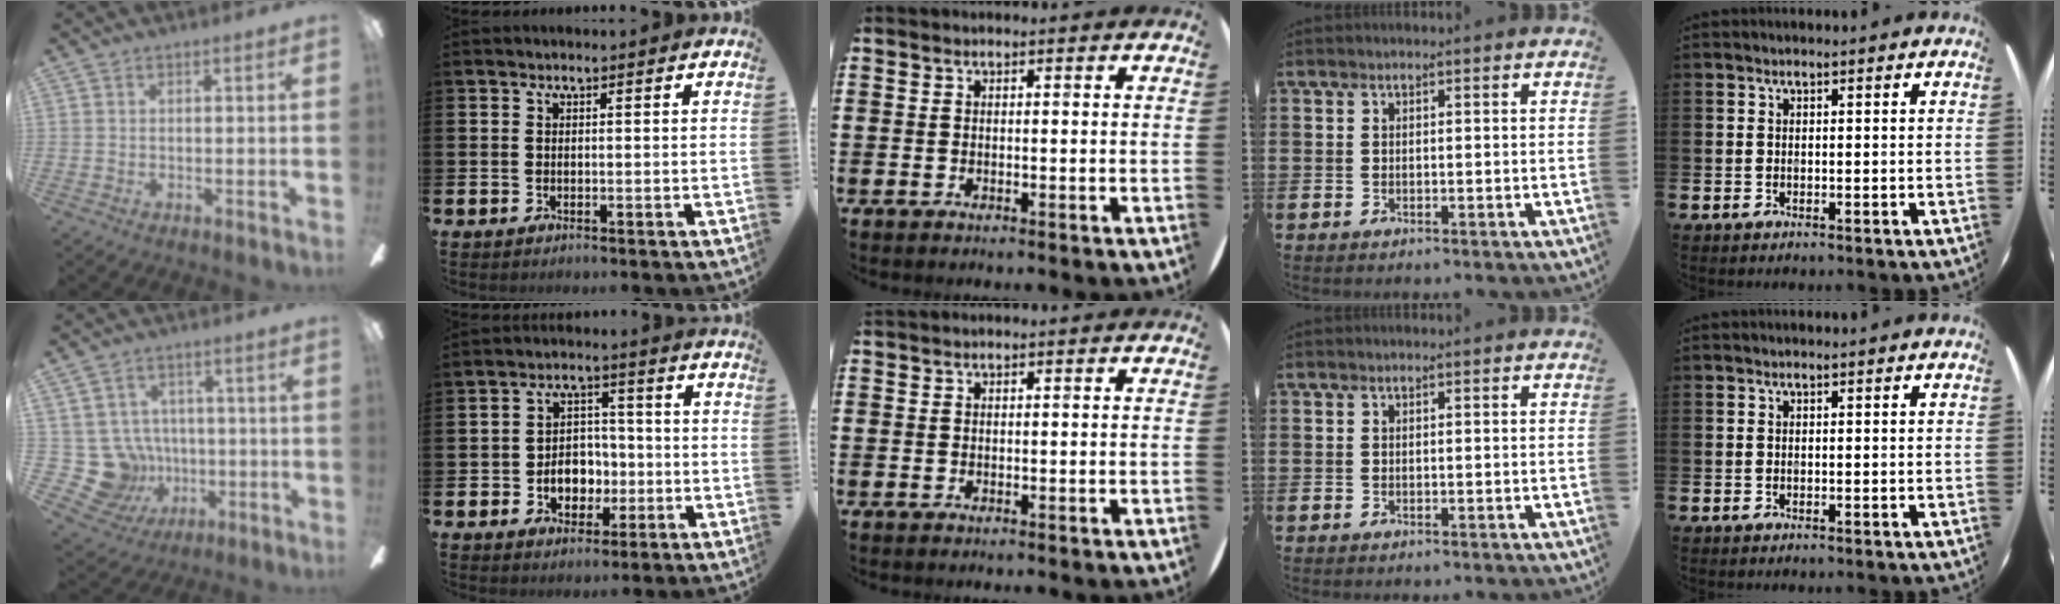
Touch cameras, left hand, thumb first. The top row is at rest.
{"thumb": {"total": 12.0, "force": [-1.1, 11.3, 3.9], "torque": [-0.127, 0.000, -0.013]}, "index": {"total": 5.0, "force": [-1.3, 4.2, 2.4], "torque": [-0.032, 0.001, -0.033]}}